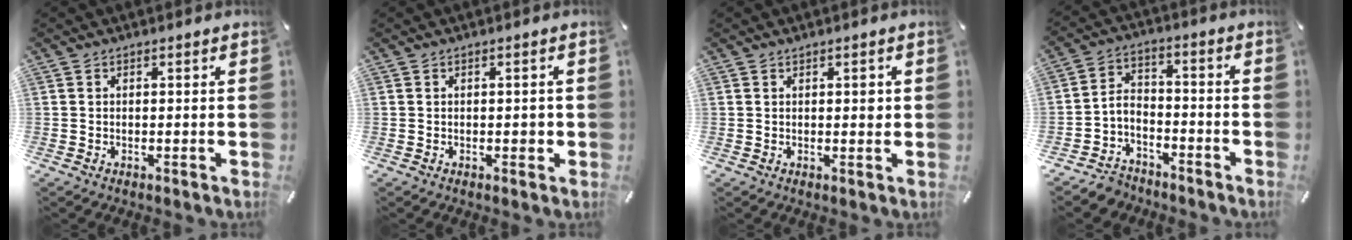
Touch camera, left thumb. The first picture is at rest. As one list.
[{"total": 1.5, "force": [-0.2, 0.8, 1.2], "torque": [-0.014, -0.002, -0.005]}, {"total": 1.7, "force": [0.4, 0.8, 1.4], "torque": [-0.021, 0.002, 0.004]}, {"total": 6.0, "force": [-4.8, 3.5, 1.1], "torque": [-0.021, 0.019, -0.097]}]